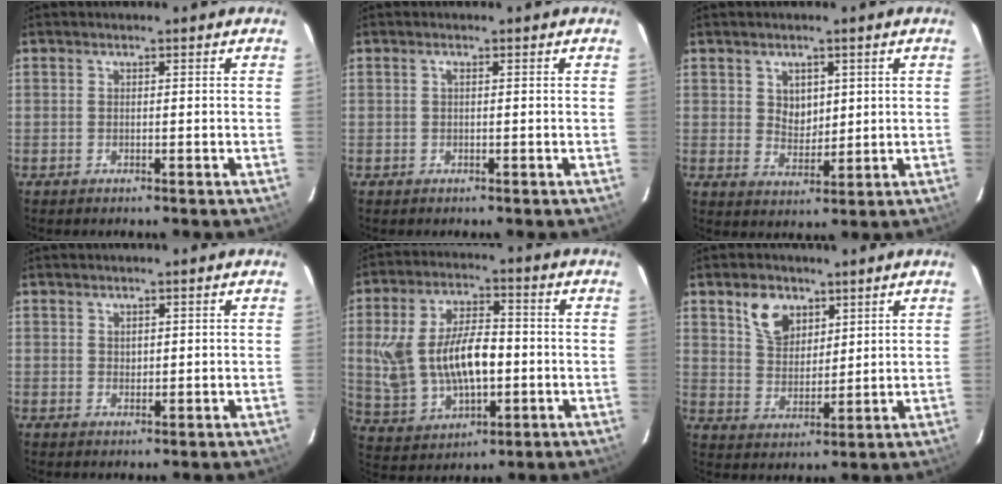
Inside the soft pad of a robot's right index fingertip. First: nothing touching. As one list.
[{"total": 0.5, "force": [0.1, 0.0, 0.5], "torque": [-0.009, 0.003, -0.001]}, {"total": 4.5, "force": [1.6, 3.6, 2.3], "torque": [-0.033, 0.002, 0.035]}, {"total": 1.3, "force": [0.8, 0.9, 0.4], "torque": [-0.002, 0.003, 0.016]}, {"total": 16.4, "force": [-0.6, 9.0, 13.7], "torque": [-0.282, 0.006, 0.009]}, {"total": 7.8, "force": [4.4, 5.0, 4.0], "torque": [-0.071, 0.014, 0.088]}]